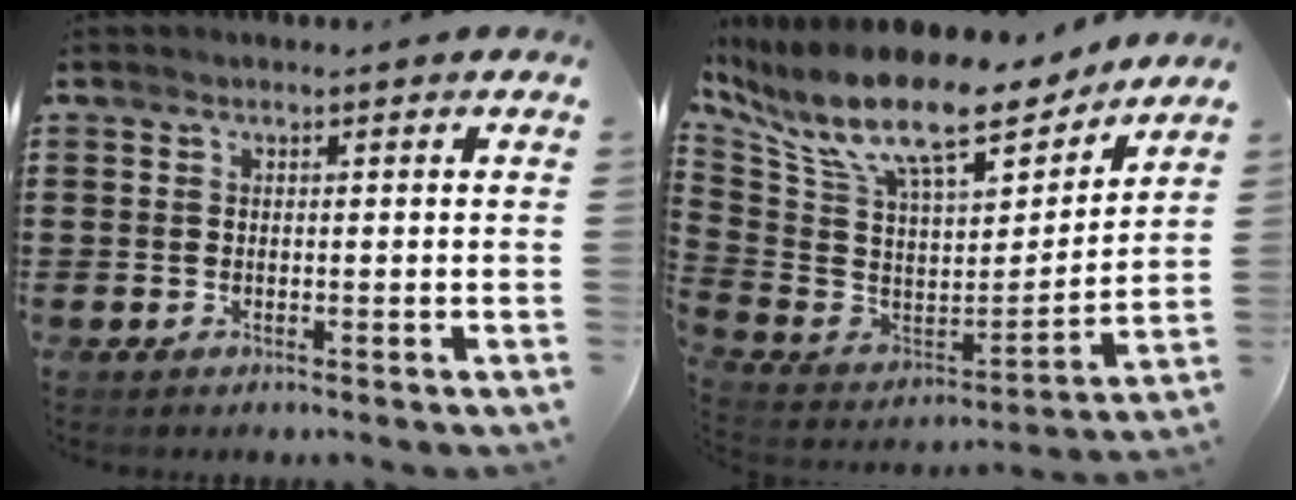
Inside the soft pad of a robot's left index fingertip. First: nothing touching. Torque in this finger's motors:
{"motor_torque": [2.15, 0.01, 1.05, 0.21]}